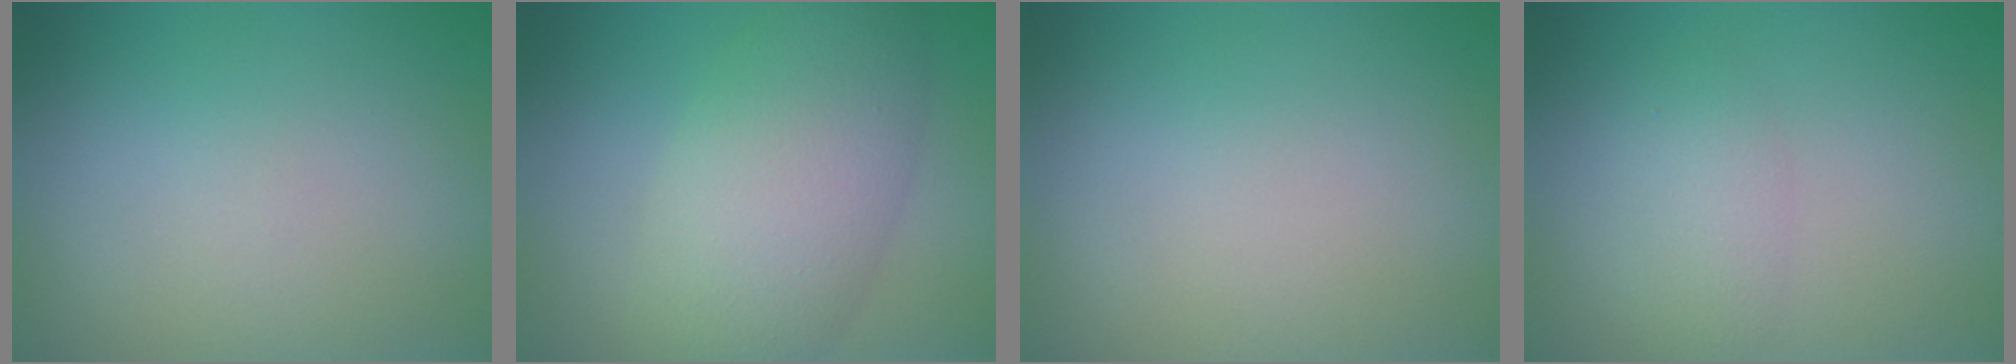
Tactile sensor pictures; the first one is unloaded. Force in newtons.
{"total": 7.8, "press": 7.8, "slide": 0.4}
{"total": 0.0}
{"total": 2.3, "press": 2.3, "slide": 0.1}